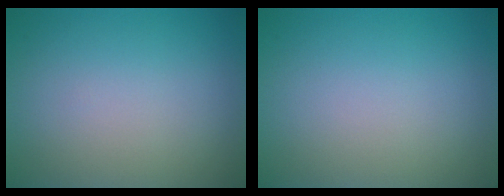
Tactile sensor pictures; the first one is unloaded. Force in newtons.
{"total": 0.0}